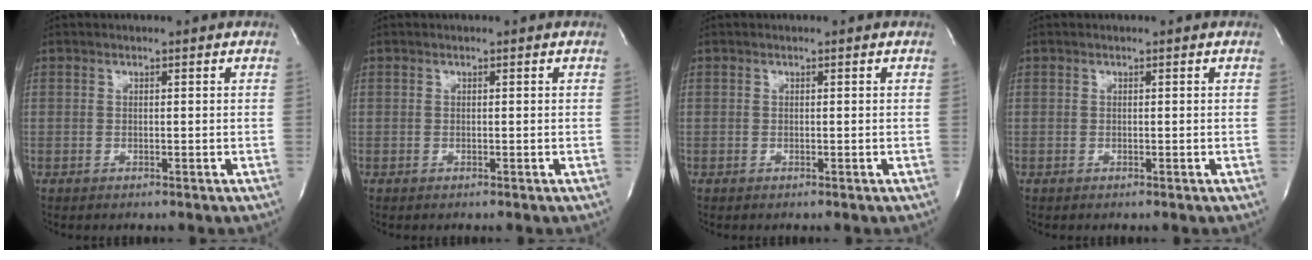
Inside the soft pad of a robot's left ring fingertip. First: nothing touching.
{"total": 0.0}
{"total": 0.0}
{"total": 0.0}